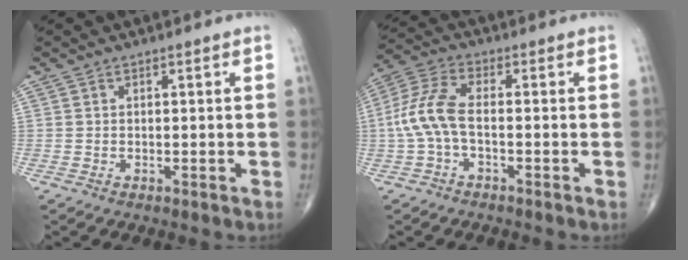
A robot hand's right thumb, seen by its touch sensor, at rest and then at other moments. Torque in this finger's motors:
{"motor_torque": [-0.04, 0.63, 0.81, -0.41, 0.10]}